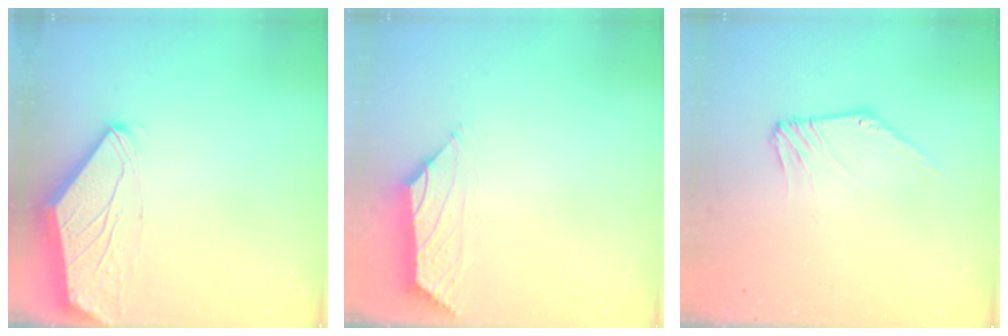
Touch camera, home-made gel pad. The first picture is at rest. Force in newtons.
{"total": 0.8, "press": 0.4, "slide": 0.6}
{"total": 3.4, "press": 3.4, "slide": 0.1}